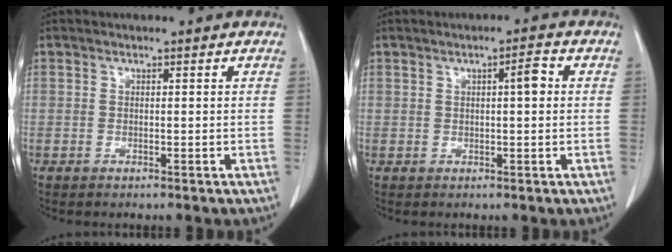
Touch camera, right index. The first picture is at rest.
{"total": 2.9, "force": [0.8, 0.8, 2.7], "torque": [-0.039, 0.010, 0.012]}